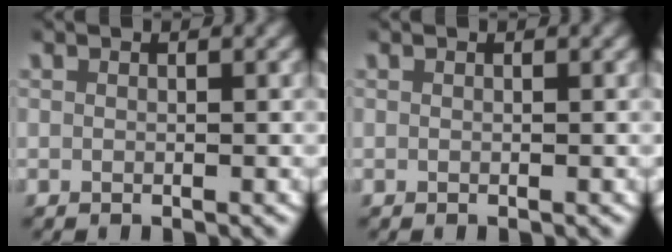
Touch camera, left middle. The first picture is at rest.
{"total": 0.0}